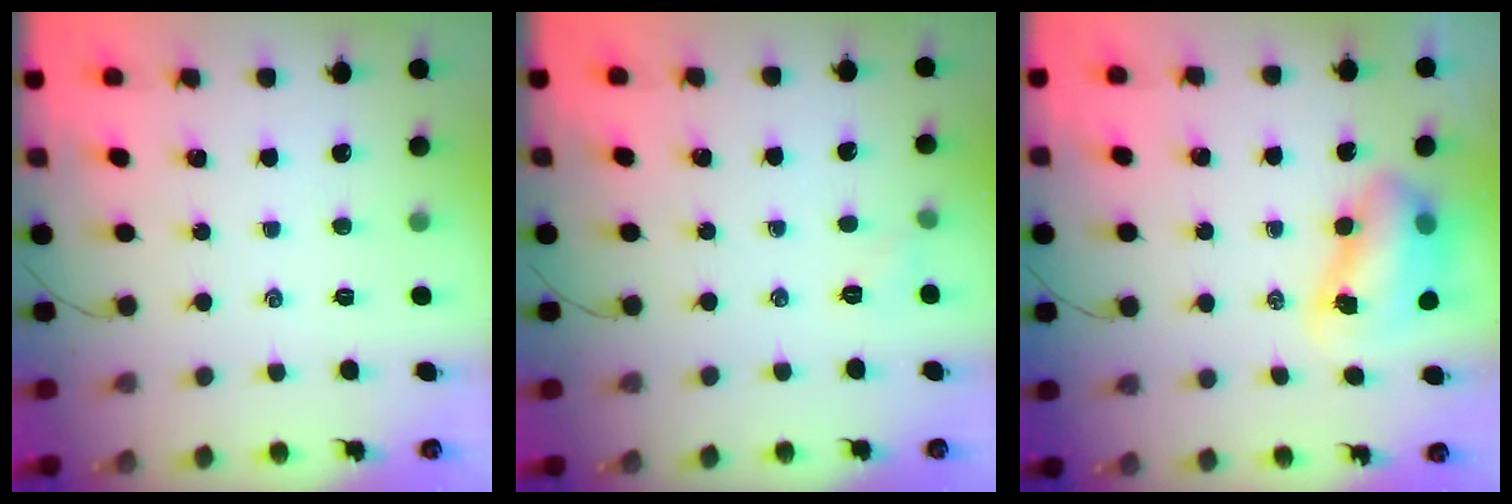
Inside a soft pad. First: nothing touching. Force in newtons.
{"total": 3.6, "press": 3.4, "slide": 1.1}
{"total": 8.8, "press": 8.5, "slide": 2.2}